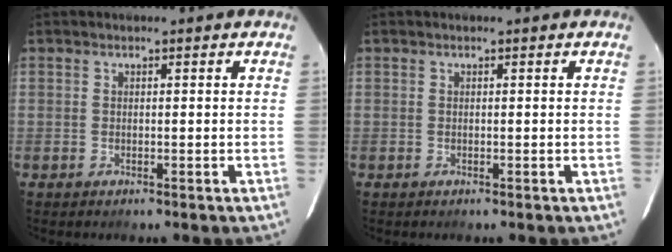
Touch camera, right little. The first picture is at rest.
{"total": 0.0}